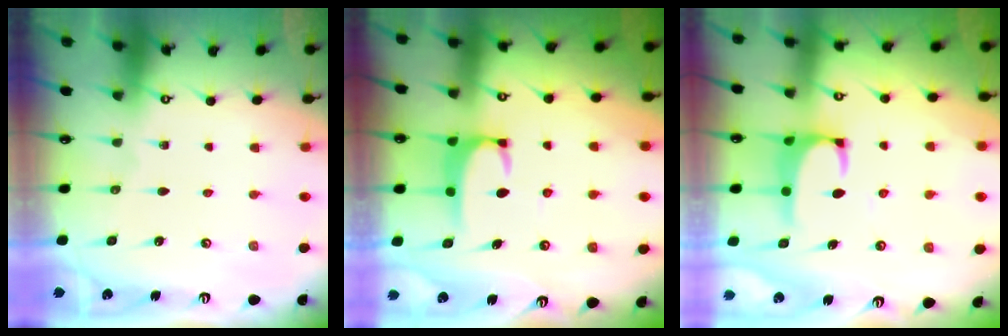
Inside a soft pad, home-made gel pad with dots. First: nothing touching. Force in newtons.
{"total": 2.5, "press": 2.4, "slide": 0.6}
{"total": 1.2, "press": 1.1, "slide": 0.5}